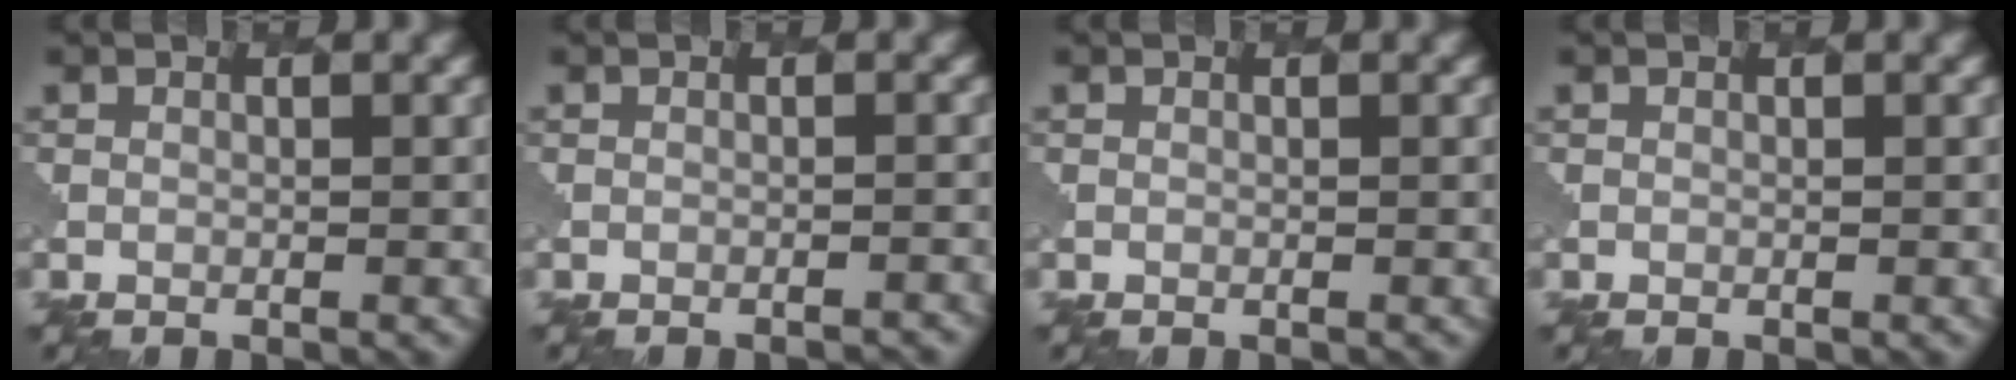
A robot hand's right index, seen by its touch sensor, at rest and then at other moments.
{"total": 1.7, "force": [-1.6, 0.4, 0.6], "torque": [0.004, 0.009, -0.022]}
{"total": 0.0}
{"total": 0.0}